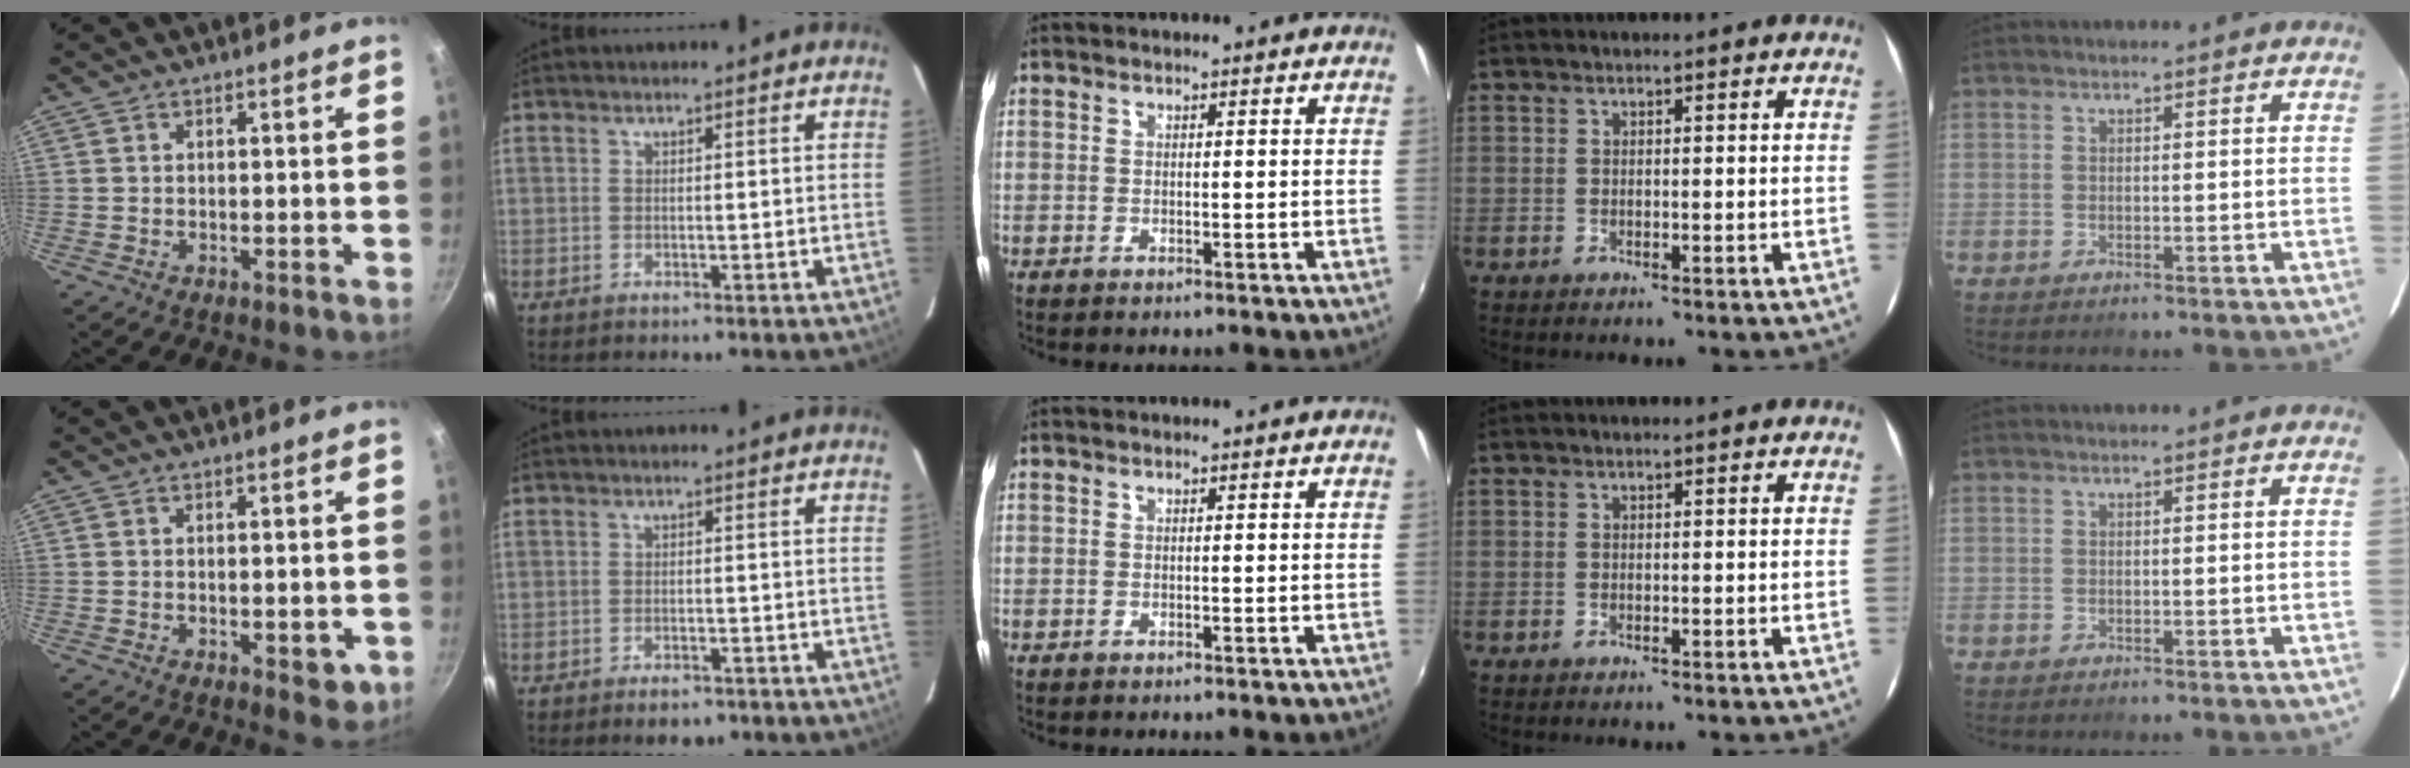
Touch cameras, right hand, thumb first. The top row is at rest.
{"thumb": {"total": 4.6, "force": [-1.2, 2.2, 3.8], "torque": [-0.043, -0.006, -0.013]}, "index": {"total": 4.2, "force": [-3.1, 1.9, 2.0], "torque": [-0.036, 0.001, -0.042]}}